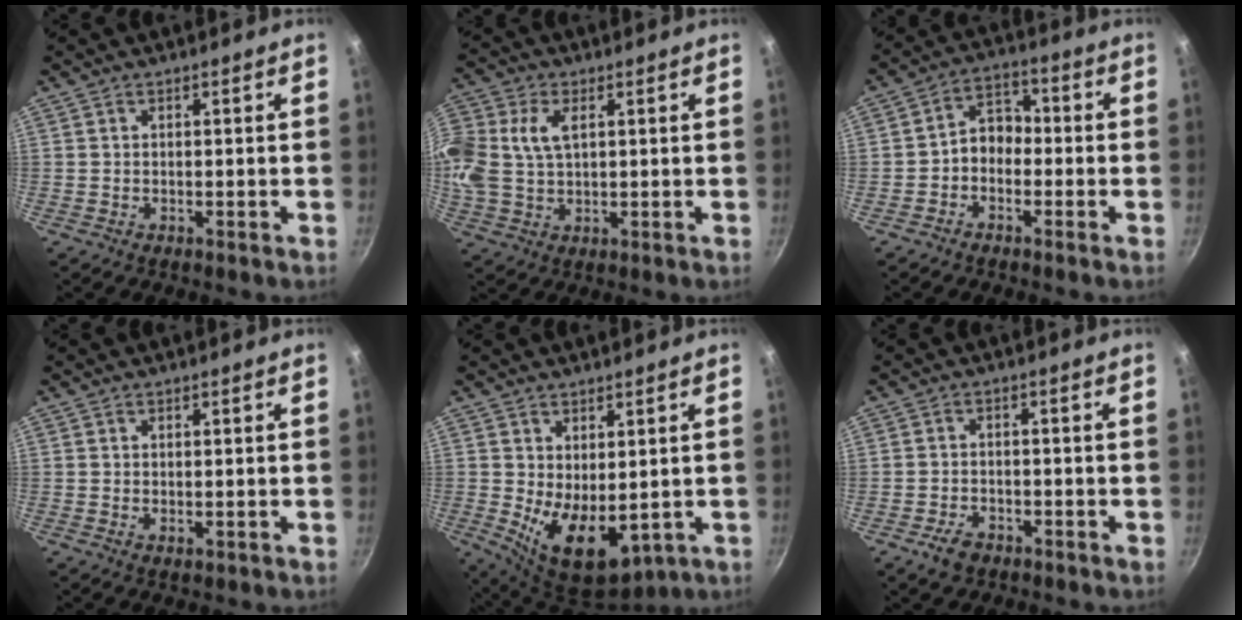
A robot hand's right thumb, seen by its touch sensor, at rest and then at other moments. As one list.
[{"total": 14.4, "force": [3.6, 10.1, 9.7], "torque": [-0.231, 0.024, 0.065]}, {"total": 5.8, "force": [-1.6, 4.4, 3.4], "torque": [-0.029, 0.033, -0.040]}, {"total": 0.7, "force": [0.1, 0.4, 0.6], "torque": [-0.008, -0.004, 0.001]}, {"total": 11.0, "force": [0.1, 6.5, 8.9], "torque": [-0.117, -0.029, 0.026]}, {"total": 4.1, "force": [-2.6, 2.4, 2.0], "torque": [-0.038, 0.020, -0.042]}]